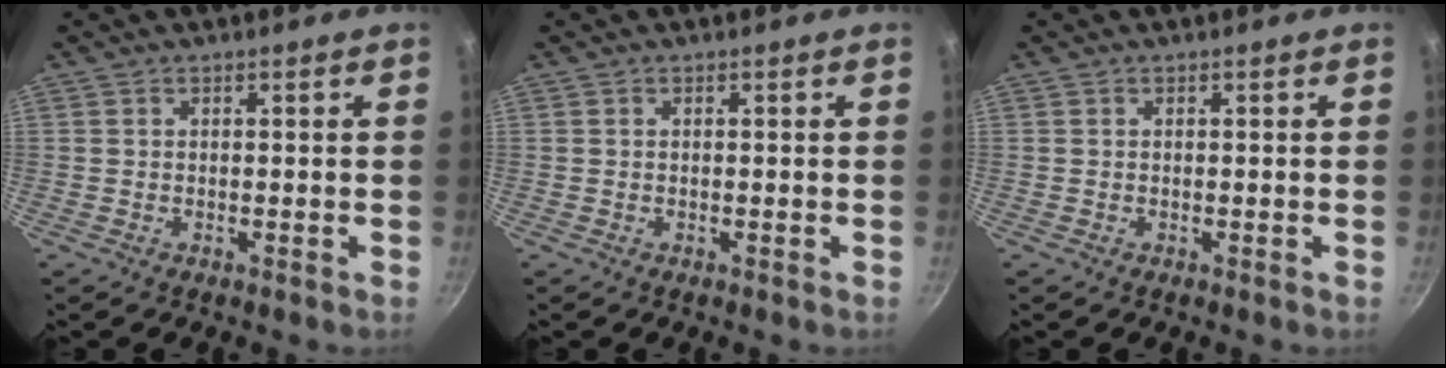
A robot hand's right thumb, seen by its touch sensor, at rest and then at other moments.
{"total": 0.0}
{"total": 0.0}